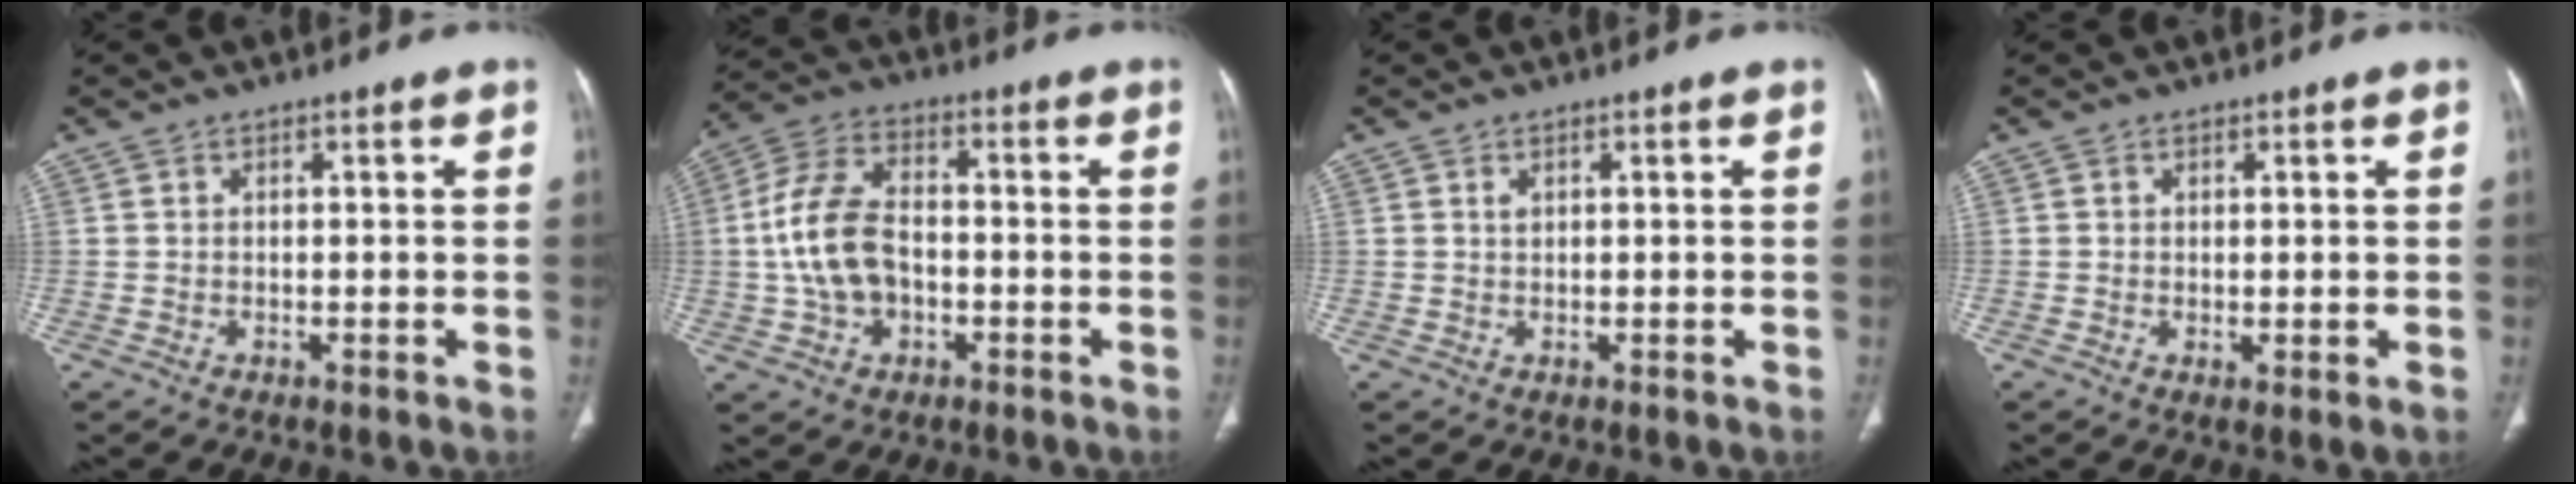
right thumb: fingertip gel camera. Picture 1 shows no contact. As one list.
[{"total": 12.1, "force": [-1.2, 7.9, 9.1], "torque": [-0.175, 0.029, -0.027]}, {"total": 1.0, "force": [0.5, 0.6, 0.6], "torque": [-0.010, 0.000, 0.011]}, {"total": 1.8, "force": [0.0, 0.6, 1.7], "torque": [-0.033, -0.010, 0.002]}]